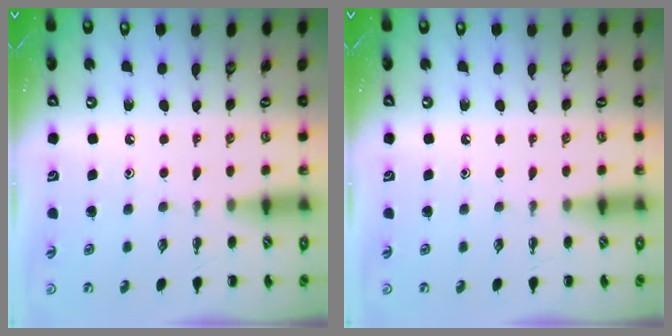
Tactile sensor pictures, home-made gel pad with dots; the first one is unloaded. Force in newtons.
{"total": 0.0}